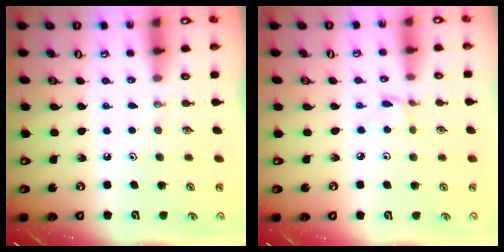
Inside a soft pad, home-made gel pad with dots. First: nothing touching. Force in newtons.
{"total": 1.7, "press": 1.7, "slide": 0.1}